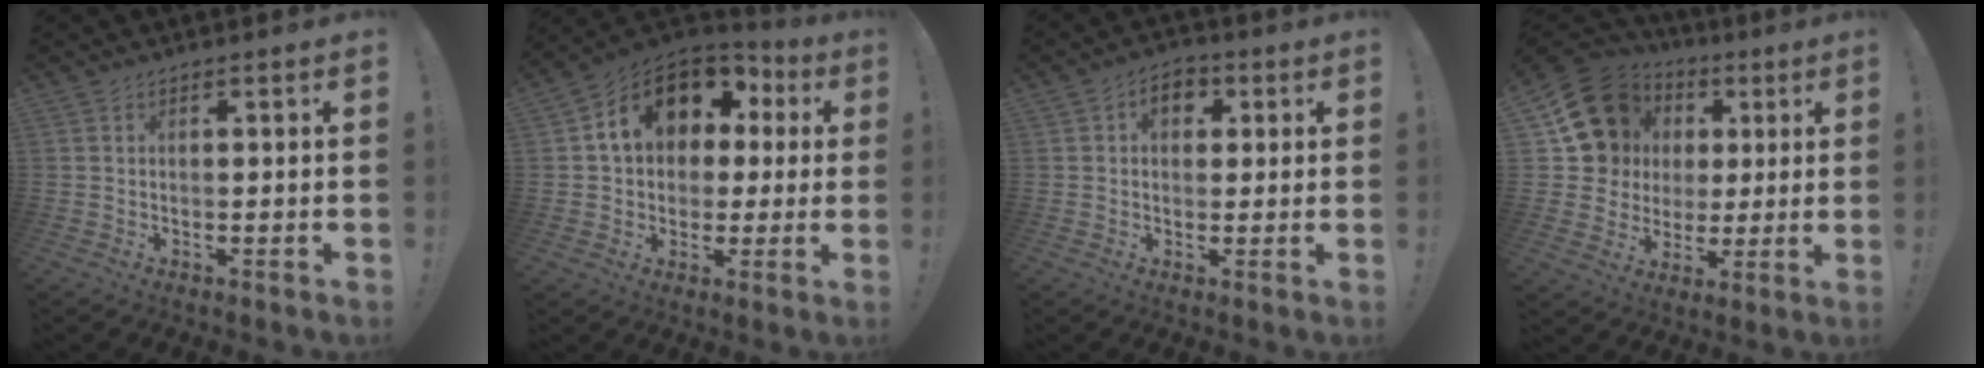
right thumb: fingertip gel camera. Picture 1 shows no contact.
{"total": 14.1, "force": [5.7, 10.4, 7.7], "torque": [-0.124, -0.020, 0.111]}
{"total": 5.9, "force": [1.7, 4.4, 3.5], "torque": [-0.046, 0.000, 0.029]}
{"total": 17.2, "force": [6.7, 14.3, 6.7], "torque": [-0.098, -0.027, 0.155]}